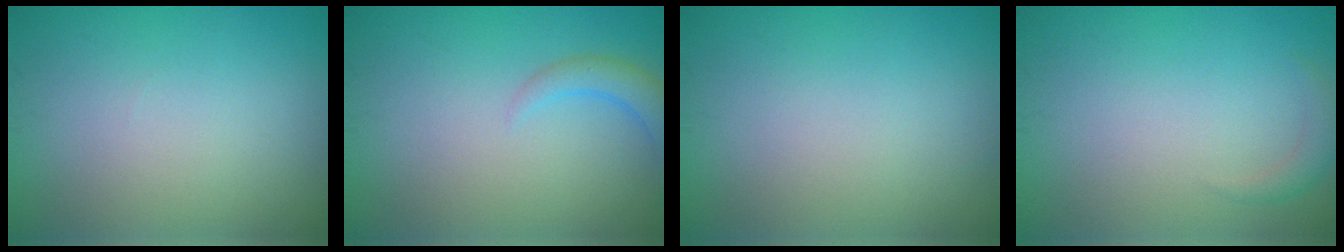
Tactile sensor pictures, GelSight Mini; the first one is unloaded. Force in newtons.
{"total": 2.3, "press": 2.3, "slide": 0.3}
{"total": 0.0}
{"total": 1.2, "press": 1.2, "slide": 0.2}